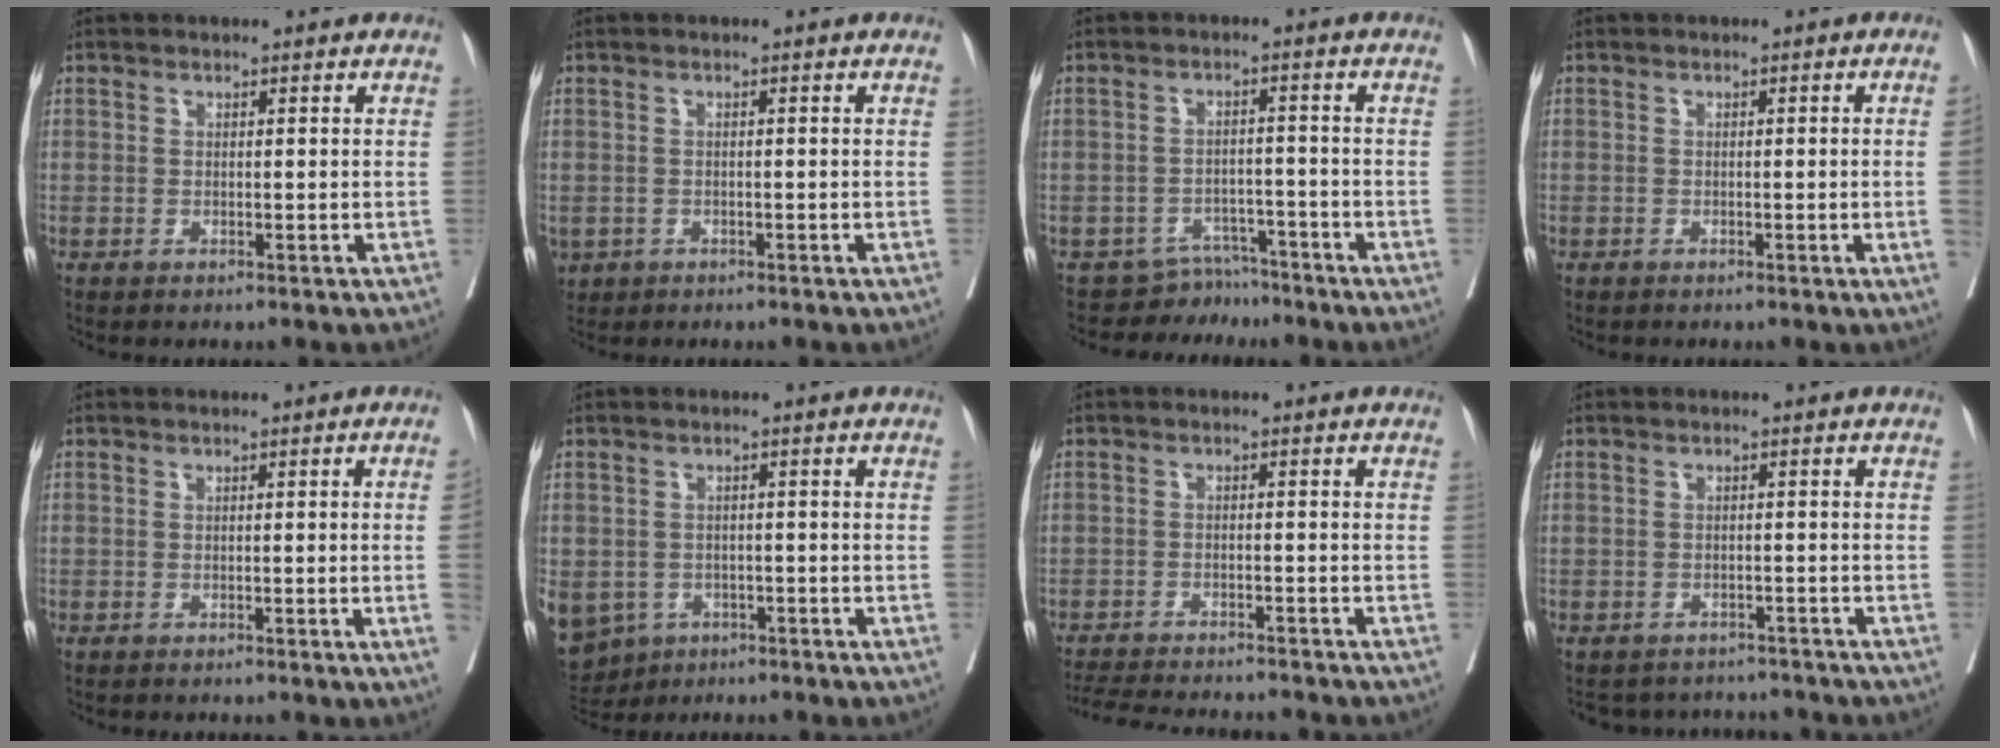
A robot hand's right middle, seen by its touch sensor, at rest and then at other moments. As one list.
[{"total": 3.7, "force": [-1.8, 3.0, 1.2], "torque": [-0.035, -0.003, -0.027]}, {"total": 4.6, "force": [-4.2, 1.6, -1.2], "torque": [0.023, 0.020, -0.062]}, {"total": 1.7, "force": [-0.4, -0.4, 1.6], "torque": [-0.019, -0.001, -0.007]}, {"total": 2.2, "force": [-0.5, -0.9, 2.0], "torque": [-0.023, -0.002, -0.007]}, {"total": 14.5, "force": [-6.9, 11.7, 5.2], "torque": [-0.163, -0.007, -0.088]}, {"total": 12.5, "force": [-11.6, 1.7, 4.4], "torque": [-0.077, -0.011, -0.164]}, {"total": 7.5, "force": [-7.1, 2.2, 0.1], "torque": [0.000, 0.015, -0.088]}]